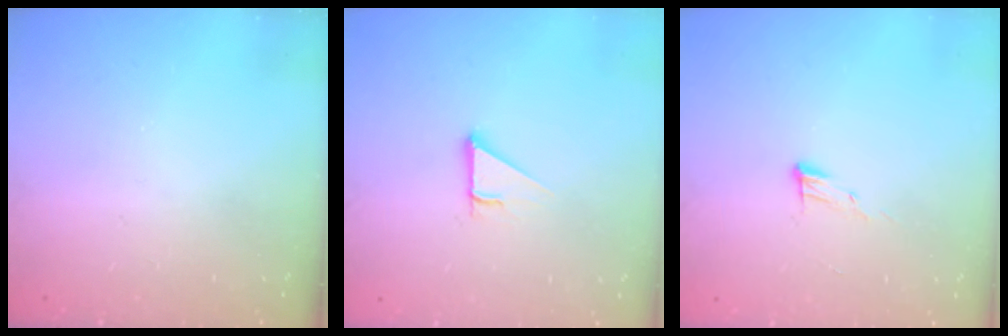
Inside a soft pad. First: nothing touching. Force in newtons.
{"total": 2.8, "press": 2.8, "slide": 0.0}
{"total": 5.4, "press": 5.4, "slide": 0.5}